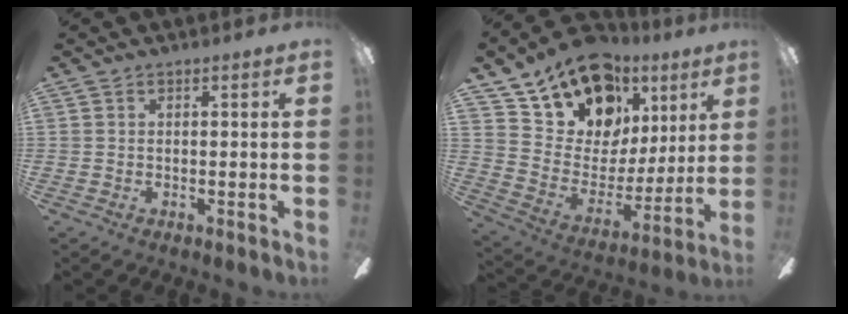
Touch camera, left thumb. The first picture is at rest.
{"total": 18.2, "force": [13.2, 10.6, 6.7], "torque": [-0.135, -0.080, 0.244]}